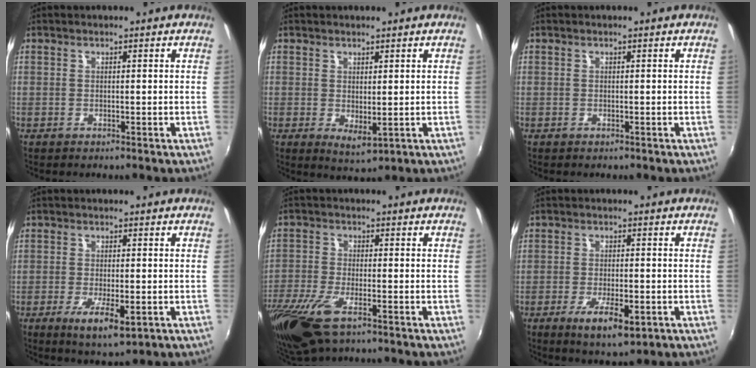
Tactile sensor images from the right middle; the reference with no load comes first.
{"total": 3.1, "force": [0.5, 1.3, 2.8], "torque": [-0.045, -0.009, 0.013]}
{"total": 0.0}
{"total": 6.9, "force": [-2.9, 1.8, 6.0], "torque": [-0.119, -0.021, -0.044]}
{"total": 13.8, "force": [-8.3, 5.2, 9.7], "torque": [-0.229, -0.052, -0.159]}
{"total": 7.4, "force": [-3.5, 2.2, 6.1], "torque": [-0.124, -0.019, -0.055]}